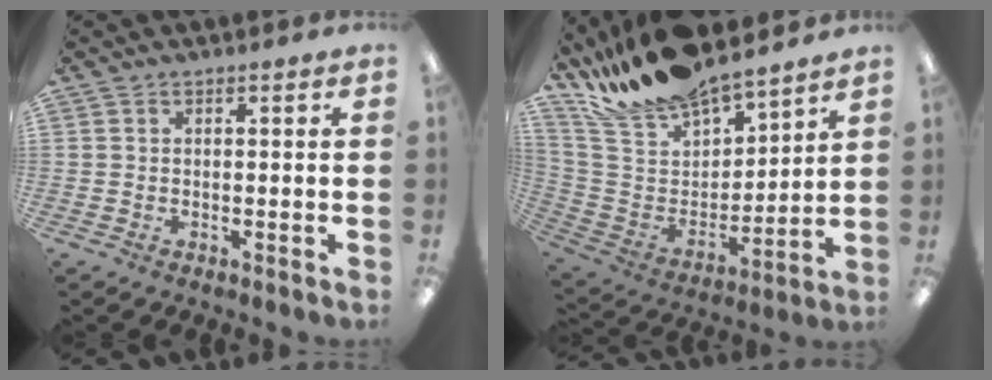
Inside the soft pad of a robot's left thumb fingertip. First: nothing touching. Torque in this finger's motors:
{"motor_torque": [0.55, 0.07, 0.76, -2.00, 0.16]}